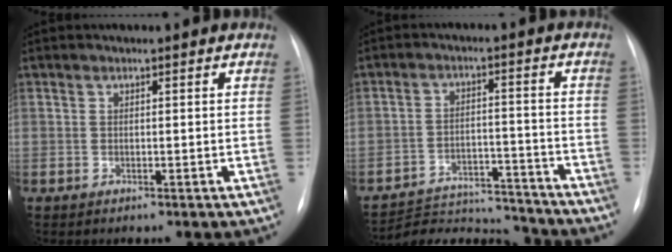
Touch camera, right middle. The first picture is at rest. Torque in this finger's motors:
{"motor_torque": [0.82, -0.89, -0.05, 0.00]}